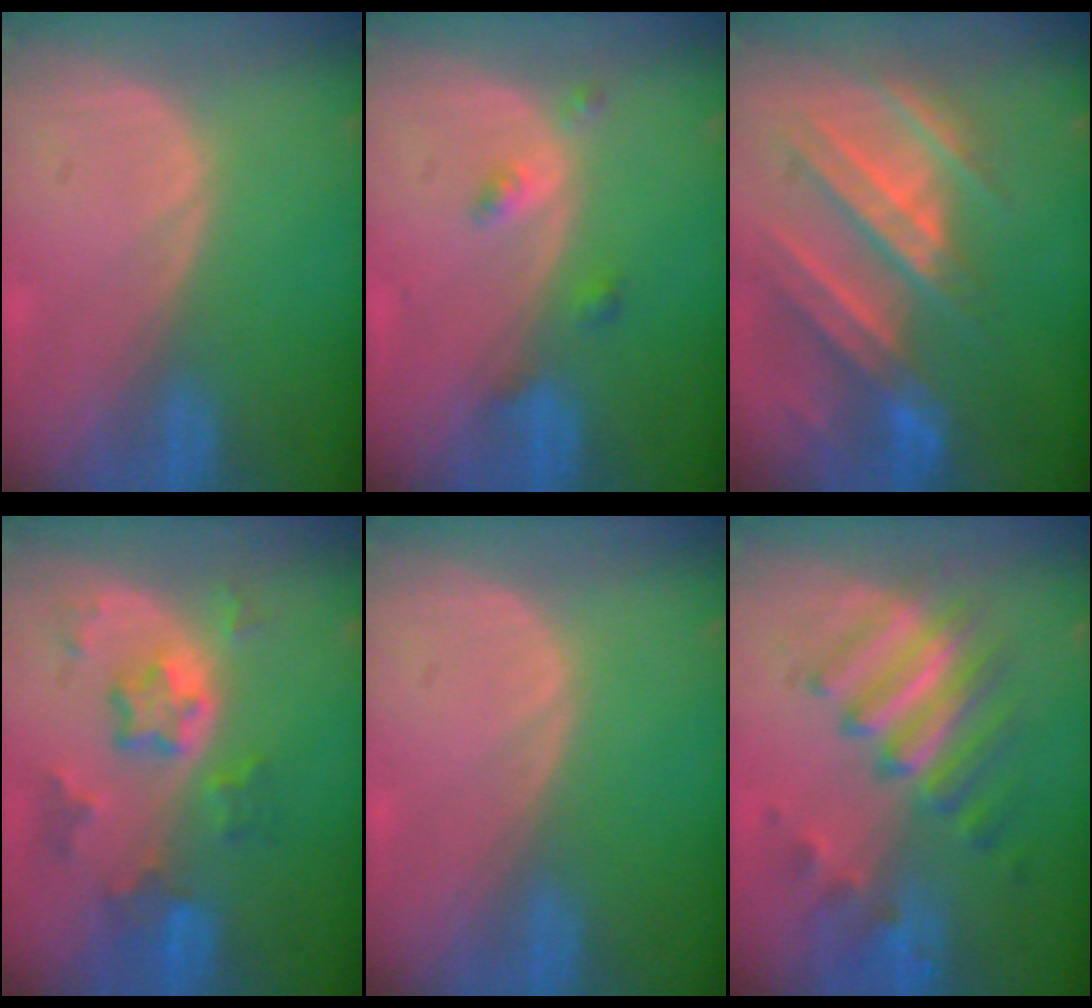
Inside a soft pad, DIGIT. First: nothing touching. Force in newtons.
{"total": 2.5, "press": 2.5, "slide": 0.2}
{"total": 10.2, "press": 9.5, "slide": 3.8}
{"total": 7.5, "press": 6.6, "slide": 3.6}
{"total": 0.0}
{"total": 8.5, "press": 8.2, "slide": 2.0}